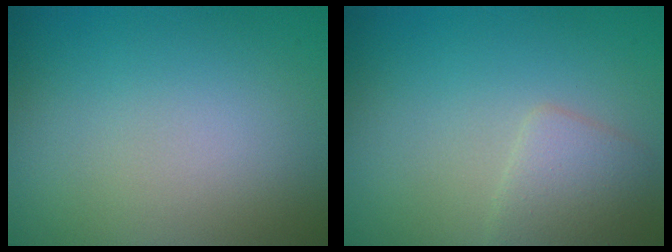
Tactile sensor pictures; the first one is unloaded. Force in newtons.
{"total": 2.6, "press": 2.6, "slide": 0.1}